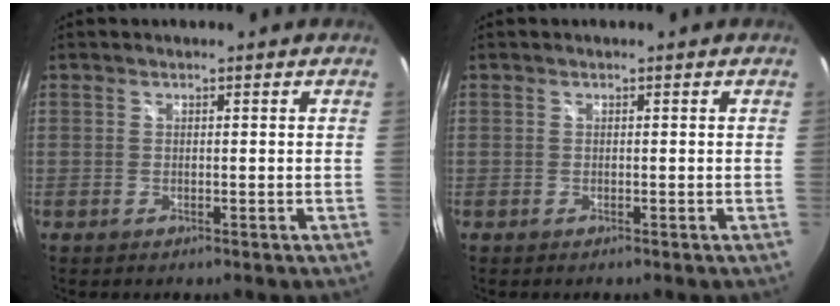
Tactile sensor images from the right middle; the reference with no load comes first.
{"total": 0.0}